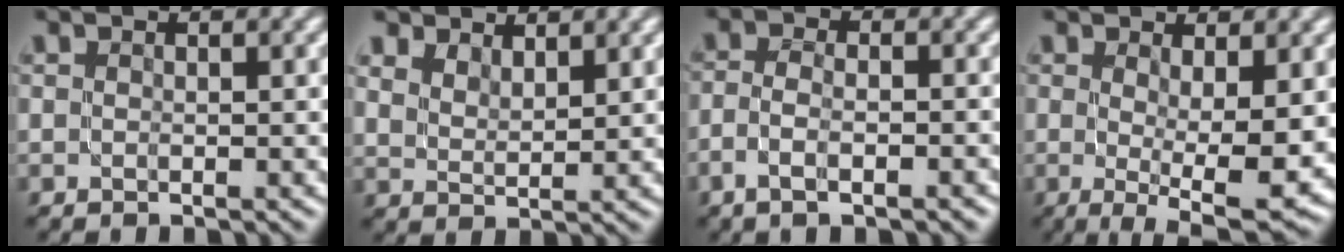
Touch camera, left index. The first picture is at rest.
{"total": 3.5, "force": [3.0, 1.4, 1.0], "torque": [-0.030, -0.004, 0.060]}
{"total": 3.2, "force": [-1.7, 1.2, 2.5], "torque": [-0.039, 0.004, -0.031]}
{"total": 6.2, "force": [-0.2, 1.4, 6.0], "torque": [-0.099, -0.020, 0.004]}